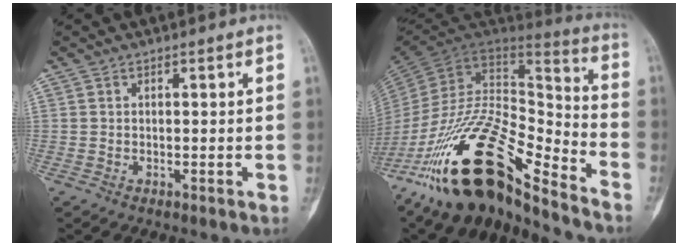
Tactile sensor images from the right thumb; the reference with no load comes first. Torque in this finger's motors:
{"motor_torque": [1.02, 0.76, 1.93, -0.84, 0.76]}